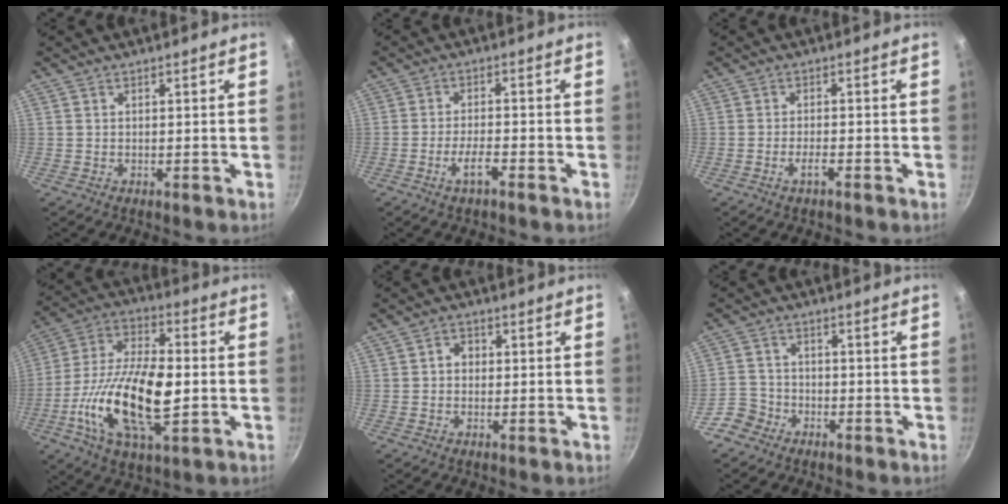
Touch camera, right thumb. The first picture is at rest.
{"total": 4.3, "force": [-2.5, 1.1, 3.4], "torque": [-0.062, 0.017, -0.048]}
{"total": 2.4, "force": [-1.4, 0.5, 1.8], "torque": [-0.039, 0.010, -0.029]}
{"total": 20.6, "force": [-3.3, 9.4, 18.0], "torque": [-0.334, 0.020, -0.069]}
{"total": 2.3, "force": [0.0, 2.0, 1.2], "torque": [-0.008, 0.007, -0.003]}
{"total": 4.9, "force": [-3.3, 3.6, 0.7], "torque": [-0.001, 0.038, -0.067]}